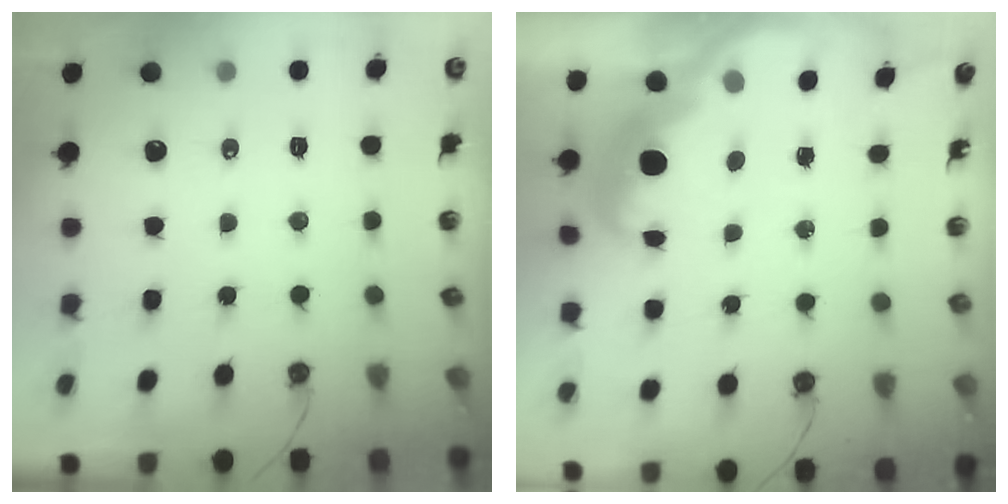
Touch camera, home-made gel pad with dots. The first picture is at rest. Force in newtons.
{"total": 3.4, "press": 3.3, "slide": 0.7}